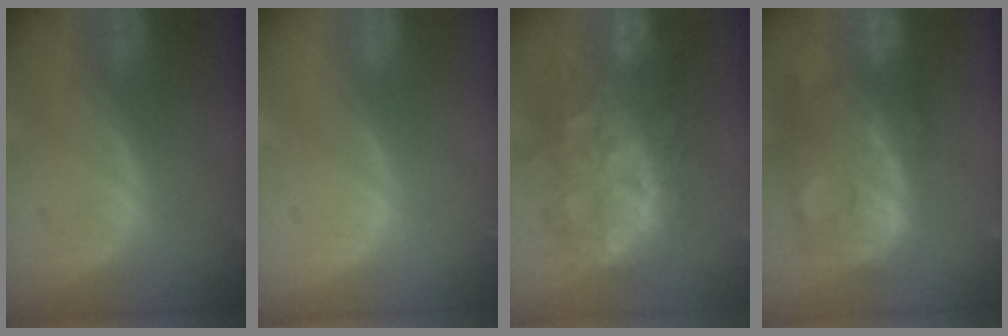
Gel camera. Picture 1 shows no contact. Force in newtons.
{"total": 0.0}
{"total": 12.4, "press": 12.3, "slide": 1.3}
{"total": 13.8, "press": 11.3, "slide": 8.0}